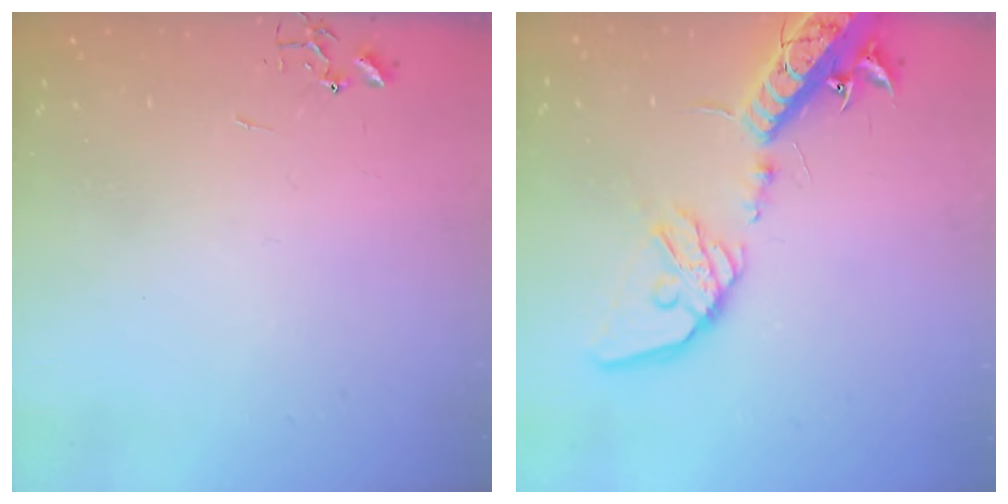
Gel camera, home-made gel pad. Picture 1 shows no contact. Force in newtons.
{"total": 19.7, "press": 19.2, "slide": 4.1}